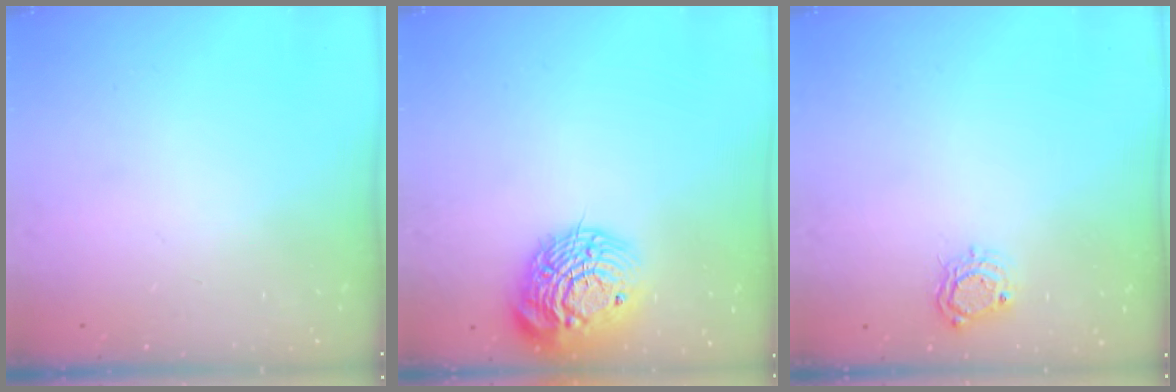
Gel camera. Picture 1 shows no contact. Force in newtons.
{"total": 17.4, "press": 17.4, "slide": 1.4}
{"total": 5.5, "press": 5.5, "slide": 0.5}